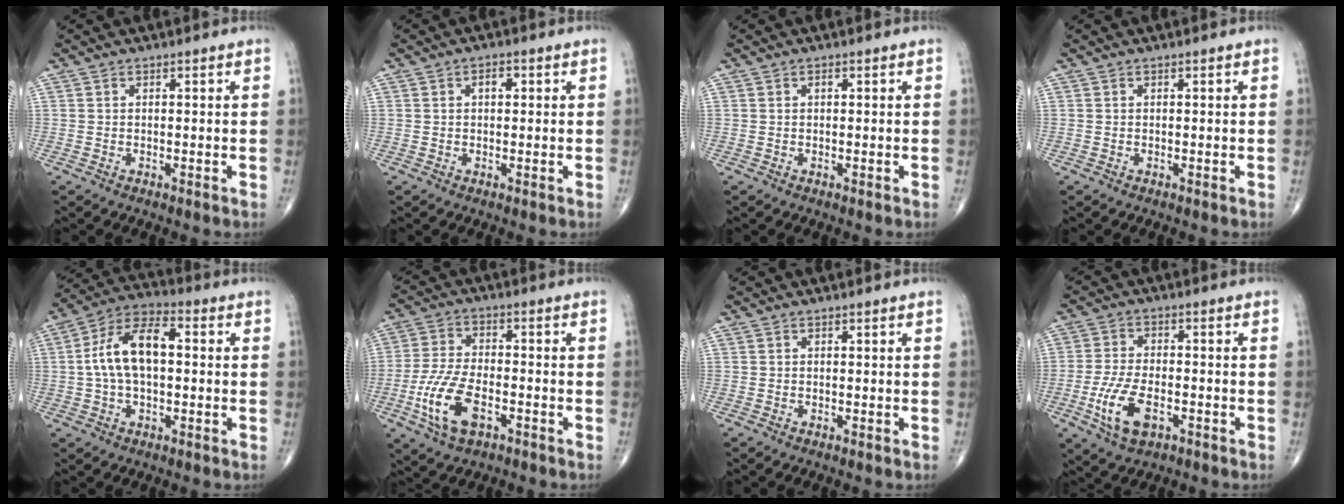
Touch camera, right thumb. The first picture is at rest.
{"total": 2.0, "force": [0.5, 1.2, 1.6], "torque": [-0.022, 0.007, 0.007]}
{"total": 0.5, "force": [0.2, 0.3, 0.4], "torque": [-0.007, 0.002, 0.003]}
{"total": 0.0}
{"total": 12.7, "force": [0.8, 6.8, 10.7], "torque": [-0.202, 0.033, 0.005]}
{"total": 11.3, "force": [-4.3, 5.6, 8.8], "torque": [-0.189, 0.013, -0.080]}
{"total": 0.0}
{"total": 9.1, "force": [-3.4, 4.5, 7.1], "torque": [-0.149, 0.007, -0.060]}